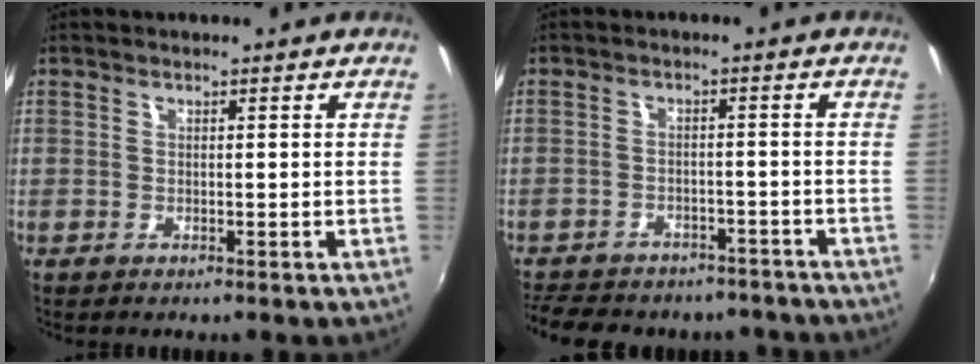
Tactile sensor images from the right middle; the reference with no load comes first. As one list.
[{"total": 16.7, "force": [-13.8, 7.1, 6.0], "torque": [-0.146, 0.006, -0.177]}]